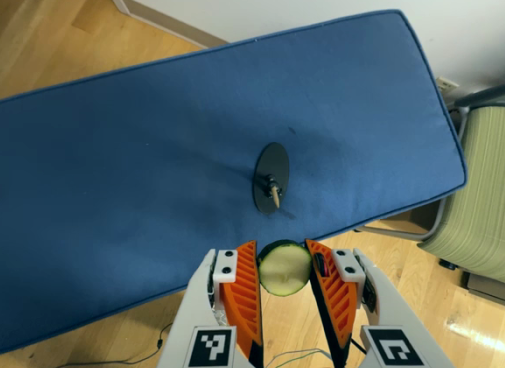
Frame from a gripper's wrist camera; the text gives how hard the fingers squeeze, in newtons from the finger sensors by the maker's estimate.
{"total": 9.7, "left": 9.8, "right": 9.6}